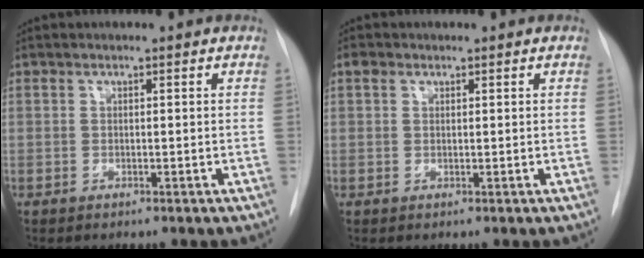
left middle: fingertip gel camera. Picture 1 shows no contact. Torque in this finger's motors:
{"motor_torque": [-0.11, -0.38, 0.01, 0.01]}